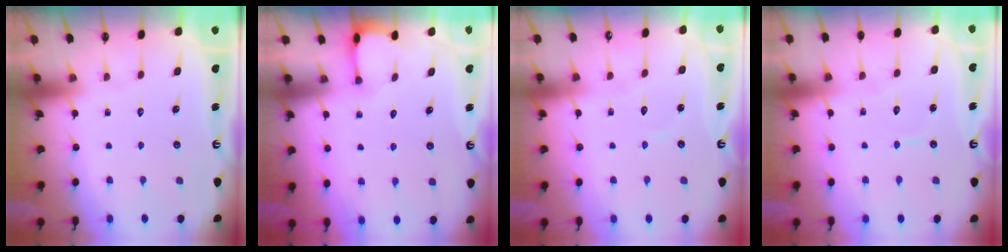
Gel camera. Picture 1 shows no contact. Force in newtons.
{"total": 2.7, "press": 2.7, "slide": 0.4}
{"total": 5.8, "press": 5.8, "slide": 0.5}
{"total": 4.6, "press": 4.5, "slide": 0.4}